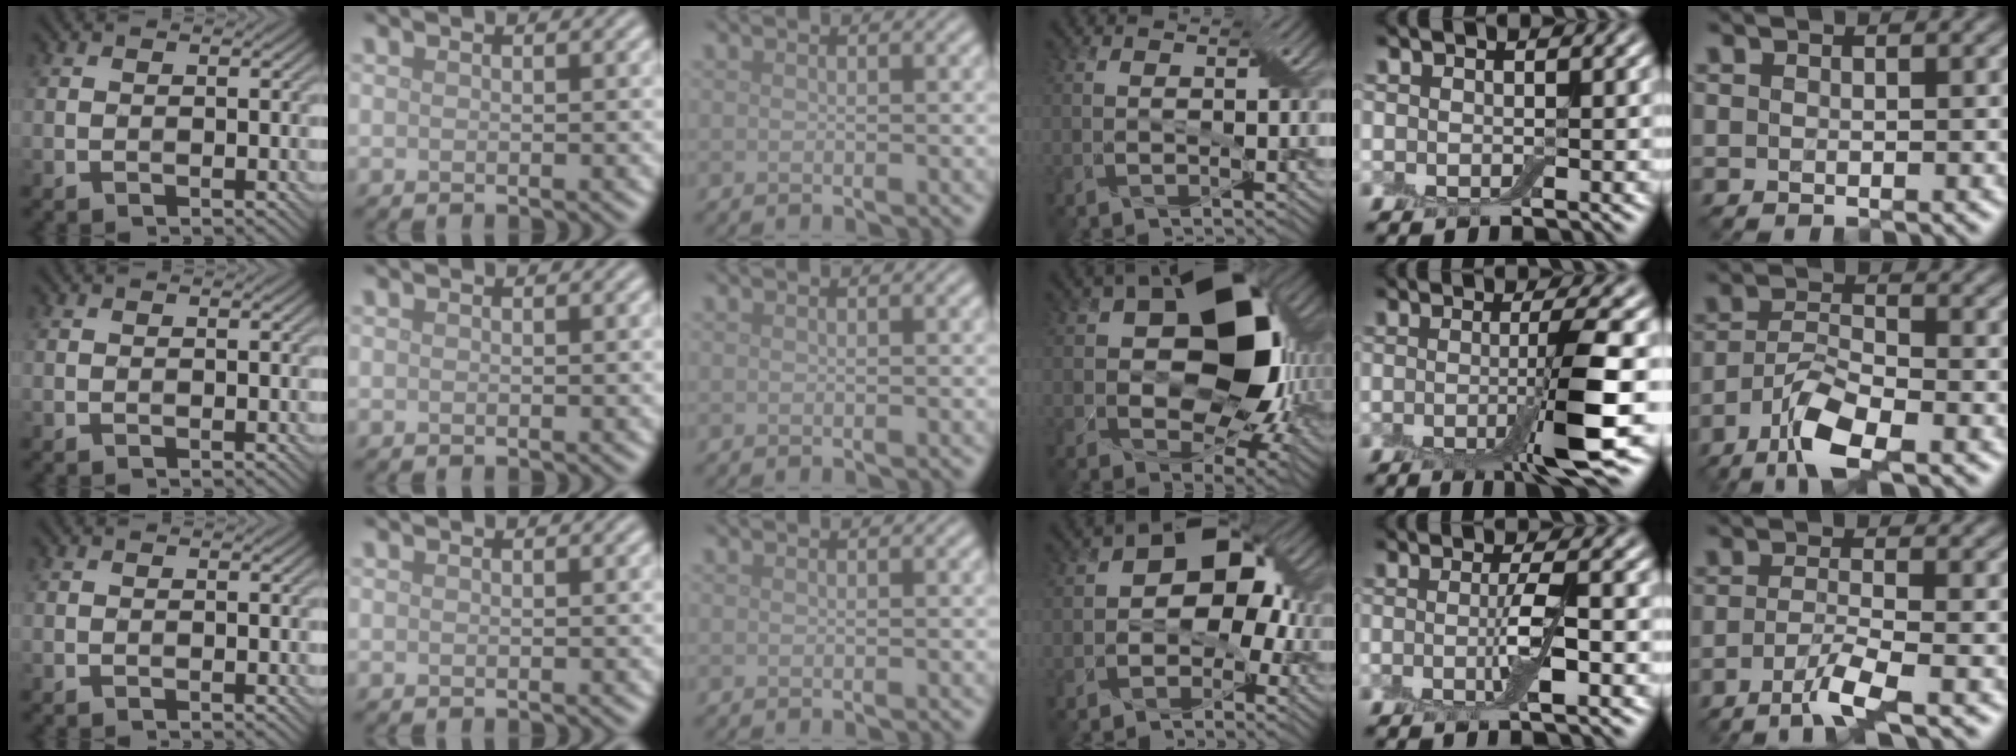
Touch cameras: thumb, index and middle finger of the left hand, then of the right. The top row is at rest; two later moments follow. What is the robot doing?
{"motion": "pour", "object": "cup"}